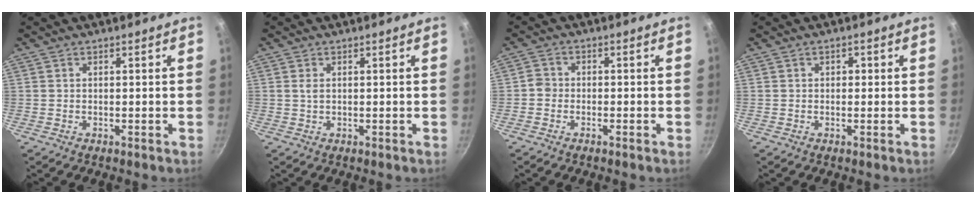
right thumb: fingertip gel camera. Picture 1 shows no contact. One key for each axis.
{"total": 1.2, "fx": 0.3, "fy": 0.6, "fz": 1.0, "tx": -0.019, "ty": 0.001, "tz": 0.005}
{"total": 2.4, "fx": -1.5, "fy": 1.6, "fz": 1.0, "tx": -0.019, "ty": 0.018, "tz": -0.035}
{"total": 1.3, "fx": 0.3, "fy": 1.0, "fz": 0.8, "tx": -0.005, "ty": 0.005, "tz": 0.002}